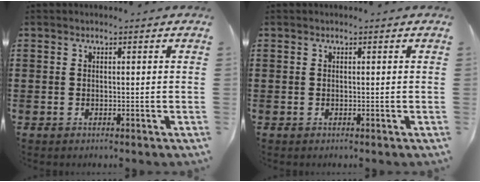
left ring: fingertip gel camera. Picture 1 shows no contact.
{"total": 0.0}